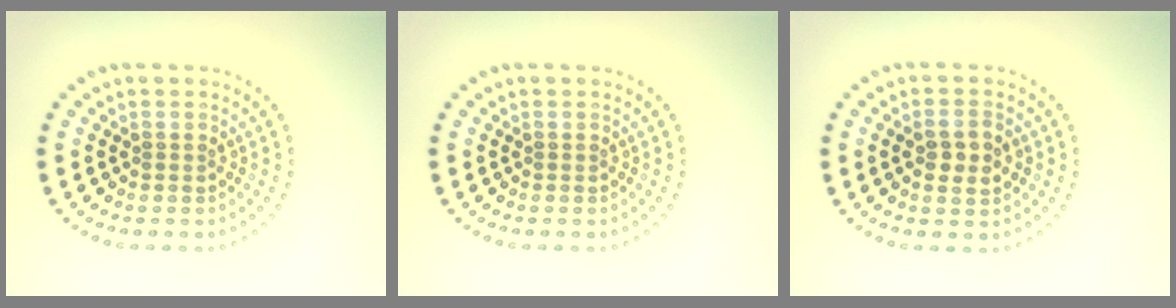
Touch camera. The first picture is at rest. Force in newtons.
{"total": 0.0}
{"total": 2.7, "press": 2.7, "slide": 0.4}